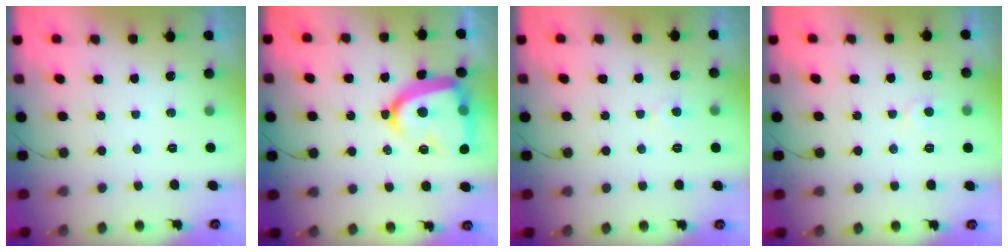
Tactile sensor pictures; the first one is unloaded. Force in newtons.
{"total": 19.6, "press": 19.5, "slide": 1.7}
{"total": 2.7, "press": 2.7, "slide": 0.2}
{"total": 5.0, "press": 5.0, "slide": 0.3}